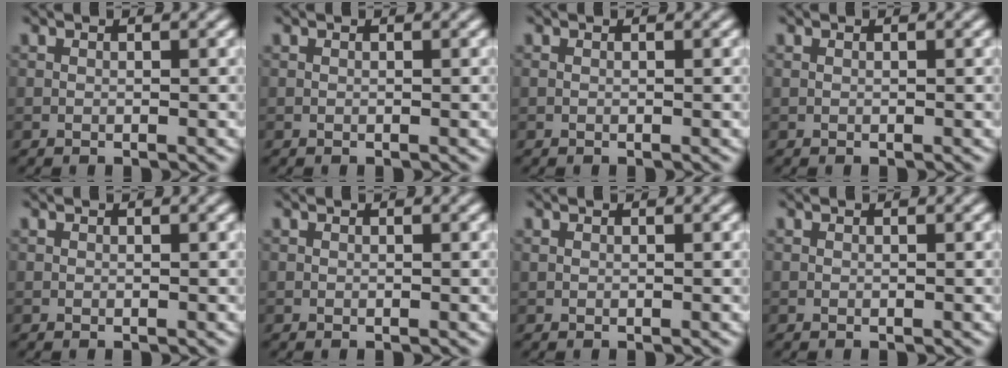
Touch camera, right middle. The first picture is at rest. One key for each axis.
{"total": 0.0}
{"total": 0.0}
{"total": 0.0}
{"total": 0.0}
{"total": 0.0}
{"total": 0.0}
{"total": 0.0}